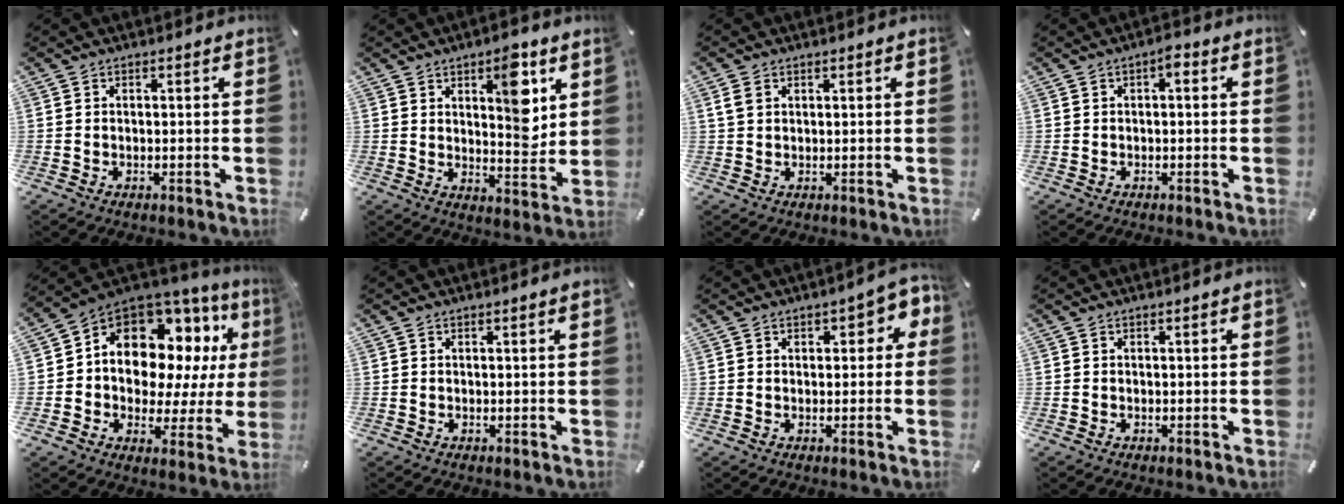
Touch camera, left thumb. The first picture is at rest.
{"total": 11.3, "force": [5.2, 5.2, 8.5], "torque": [-0.100, -0.033, 0.082]}
{"total": 2.1, "force": [0.9, 1.5, 1.0], "torque": [-0.024, 0.005, 0.015]}
{"total": 2.0, "force": [-0.1, 0.9, 1.8], "torque": [-0.031, 0.008, -0.008]}
{"total": 12.9, "force": [4.8, 9.7, 7.0], "torque": [-0.121, -0.049, 0.089]}
{"total": 1.1, "force": [0.4, 0.1, 1.1], "torque": [-0.019, 0.000, 0.006]}
{"total": 5.1, "force": [1.7, 2.9, 3.8], "torque": [-0.037, -0.002, 0.020]}
{"total": 0.6, "force": [0.1, 0.1, 0.6], "torque": [-0.009, 0.000, 0.001]}